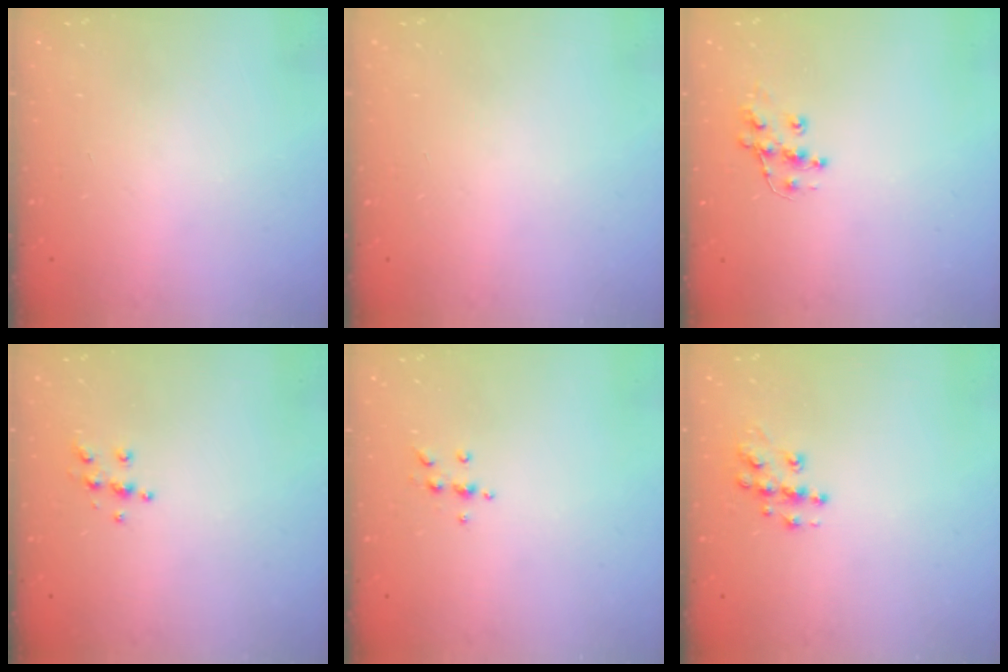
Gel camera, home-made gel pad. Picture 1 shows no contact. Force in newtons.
{"total": 0.0}
{"total": 8.8, "press": 8.8, "slide": 0.6}
{"total": 5.5, "press": 5.5, "slide": 0.5}
{"total": 5.7, "press": 5.7, "slide": 0.5}
{"total": 9.5, "press": 9.5, "slide": 0.6}